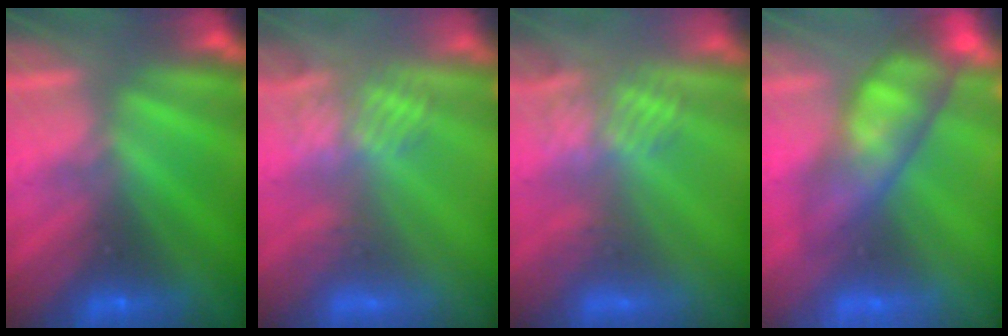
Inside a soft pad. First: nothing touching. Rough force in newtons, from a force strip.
{"total": 2.8}
{"total": 2.8}
{"total": 4.6}